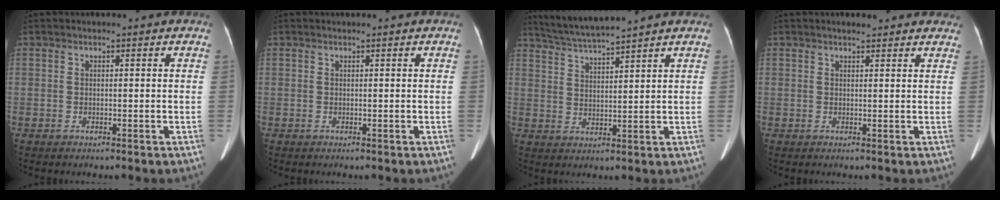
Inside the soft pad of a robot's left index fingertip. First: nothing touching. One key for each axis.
{"total": 0.0}
{"total": 6.9, "fx": 6.4, "fy": -1.5, "fz": 2.2, "tx": -0.051, "ty": 0.010, "tz": 0.123}
{"total": 4.4, "fx": 3.9, "fy": 1.3, "fz": 1.7, "tx": -0.013, "ty": 0.015, "tz": 0.040}